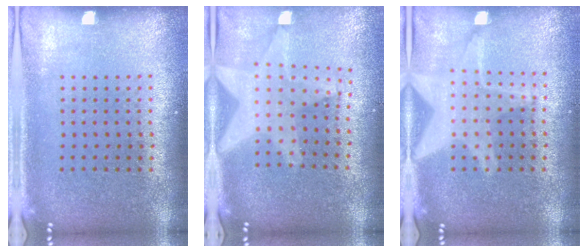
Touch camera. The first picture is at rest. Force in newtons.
{"total": 2.1, "press": 1.7, "slide": 1.2}
{"total": 3.1, "press": 3.1, "slide": 0.4}